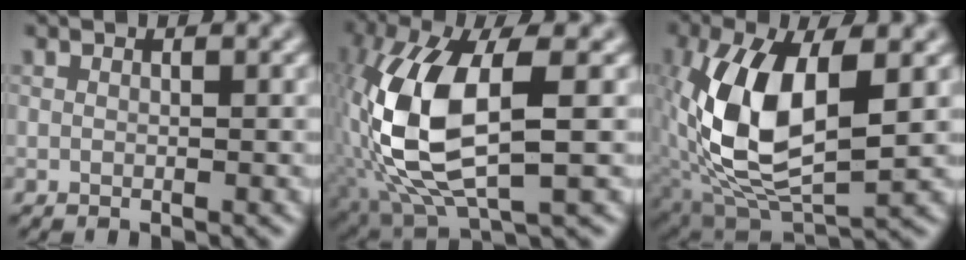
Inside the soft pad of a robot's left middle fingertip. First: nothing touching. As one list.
[{"total": 11.3, "force": [-0.2, 4.7, 10.3], "torque": [-0.228, 0.001, 0.003]}, {"total": 10.8, "force": [0.3, 5.3, 9.5], "torque": [-0.199, 0.004, 0.009]}]